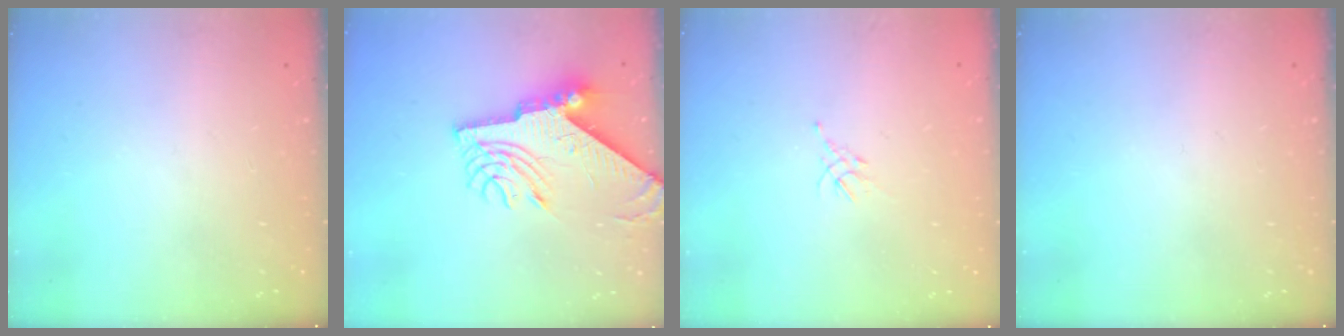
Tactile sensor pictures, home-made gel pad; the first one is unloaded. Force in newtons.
{"total": 12.3, "press": 12.2, "slide": 1.2}
{"total": 3.1, "press": 3.0, "slide": 0.8}
{"total": 0.0}